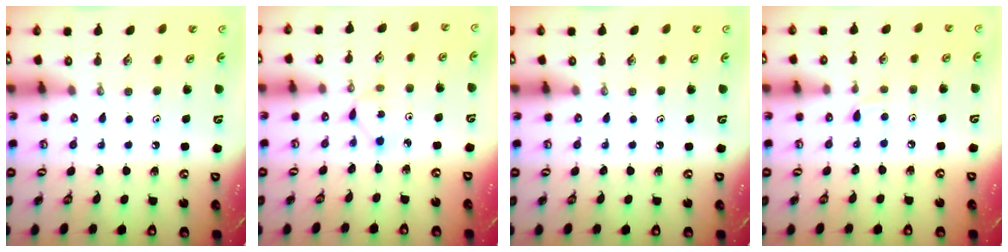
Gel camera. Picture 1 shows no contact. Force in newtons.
{"total": 1.5, "press": 1.5, "slide": 0.2}
{"total": 0.0}
{"total": 4.7, "press": 4.6, "slide": 0.6}